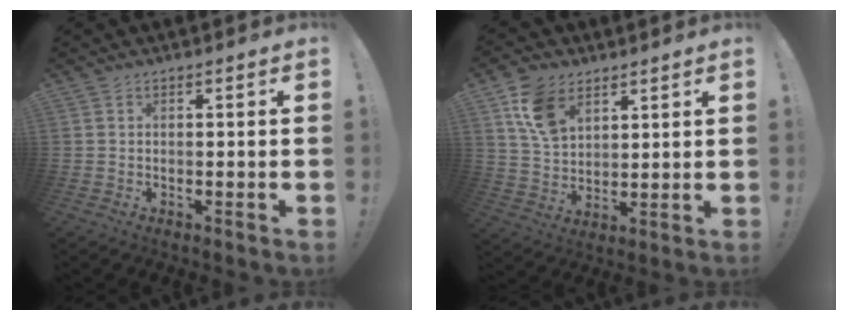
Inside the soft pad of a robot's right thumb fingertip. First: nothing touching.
{"total": 11.8, "force": [6.6, 7.8, 6.0], "torque": [-0.106, -0.019, 0.130]}